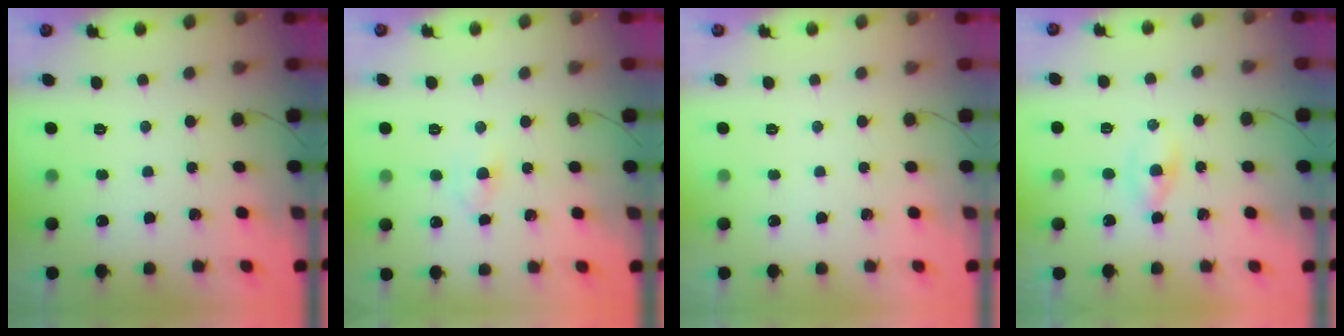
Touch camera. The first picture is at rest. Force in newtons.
{"total": 3.6, "press": 3.4, "slide": 1.2}
{"total": 0.0}
{"total": 1.5, "press": 1.3, "slide": 0.8}